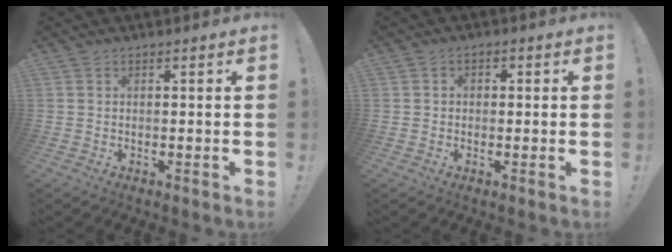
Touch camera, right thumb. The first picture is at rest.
{"total": 1.8, "force": [-0.7, 1.5, 0.8], "torque": [-0.008, 0.009, -0.013]}